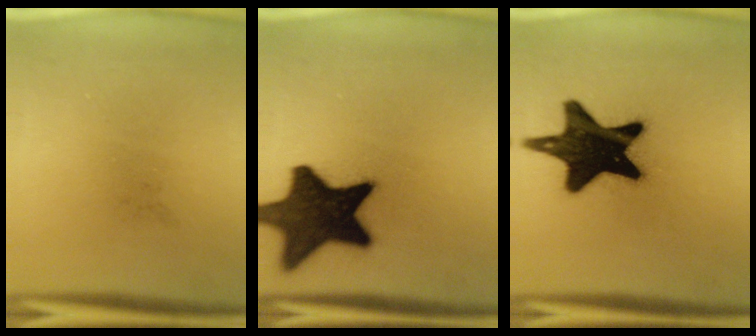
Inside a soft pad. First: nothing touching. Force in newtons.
{"total": 18.5}
{"total": 20.1}